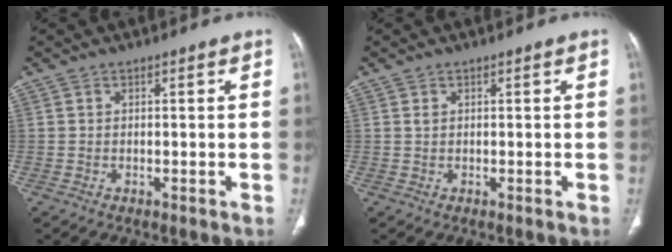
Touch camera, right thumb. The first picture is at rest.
{"total": 0.5, "force": [0.3, 0.4, 0.3], "torque": [-0.006, 0.003, 0.006]}